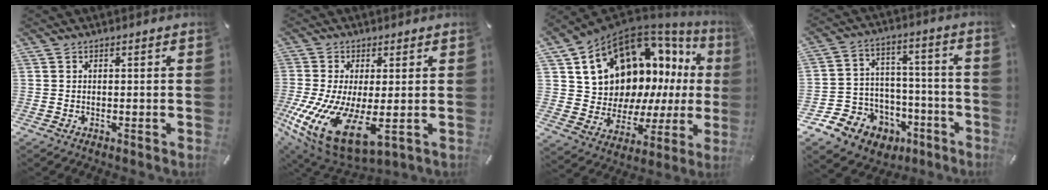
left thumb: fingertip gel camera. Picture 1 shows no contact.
{"total": 17.0, "force": [-2.3, 8.2, 14.7], "torque": [-0.298, -0.019, -0.023]}
{"total": 14.5, "force": [7.9, 10.3, 6.4], "torque": [-0.111, -0.090, 0.164]}
{"total": 10.1, "force": [-4.0, 9.2, 1.4], "torque": [-0.030, 0.019, -0.054]}